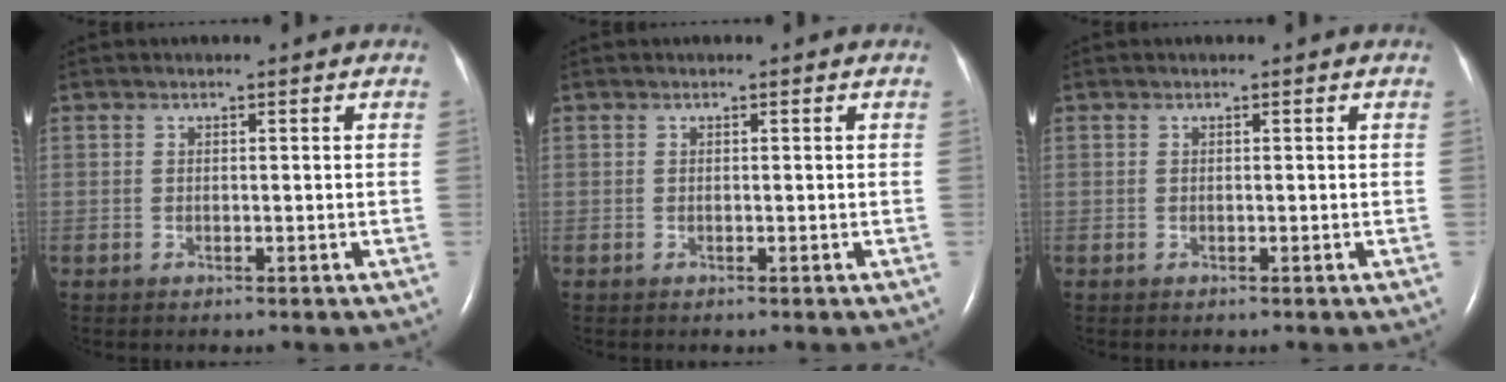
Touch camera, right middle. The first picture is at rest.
{"total": 0.0}
{"total": 0.0}